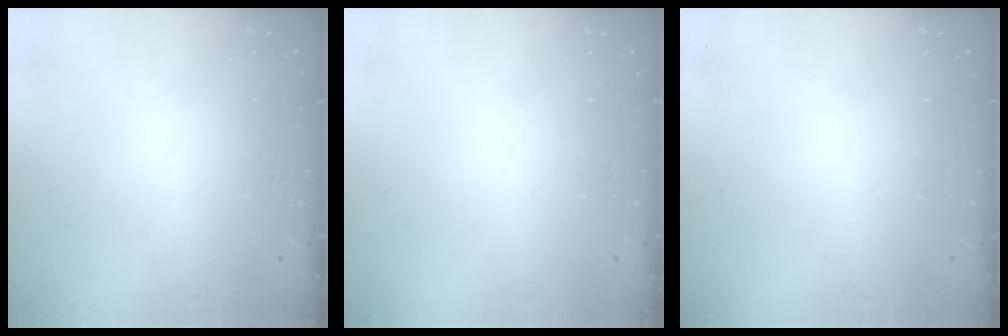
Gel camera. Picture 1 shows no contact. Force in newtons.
{"total": 0.0}
{"total": 0.0}